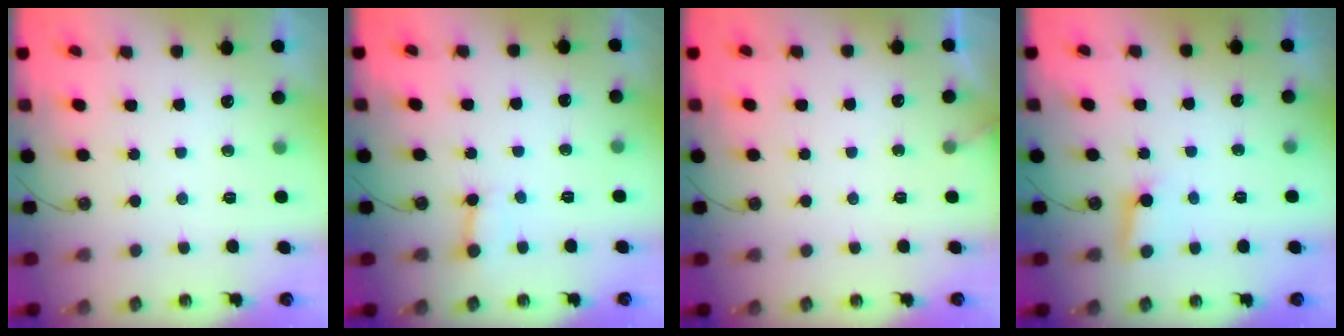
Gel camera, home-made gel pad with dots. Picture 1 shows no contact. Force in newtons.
{"total": 2.9, "press": 2.9, "slide": 0.4}
{"total": 2.2, "press": 2.2, "slide": 0.1}
{"total": 3.3, "press": 3.3, "slide": 0.3}